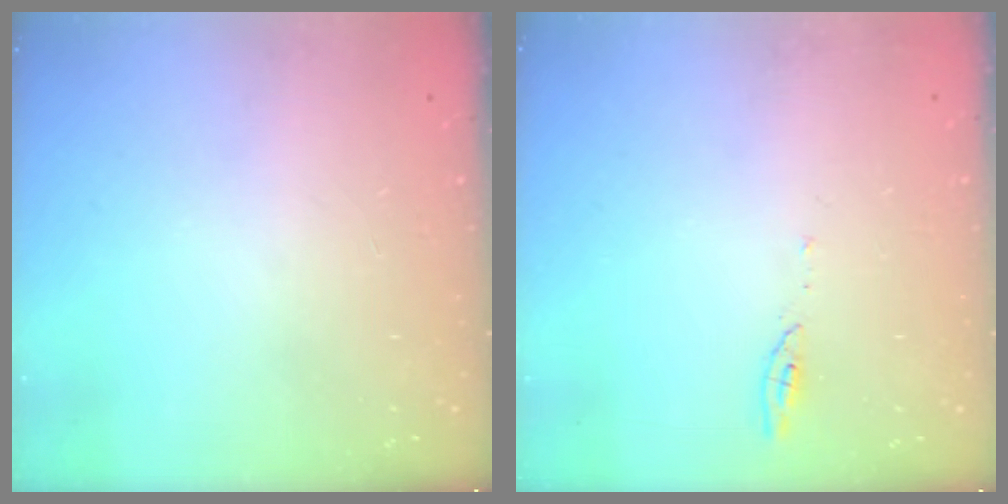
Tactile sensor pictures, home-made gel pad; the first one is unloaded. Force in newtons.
{"total": 2.9, "press": 2.9, "slide": 0.4}